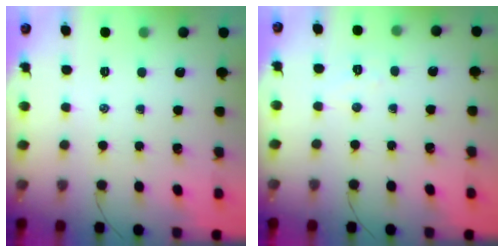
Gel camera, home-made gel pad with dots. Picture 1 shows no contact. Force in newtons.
{"total": 3.9, "press": 3.8, "slide": 0.8}